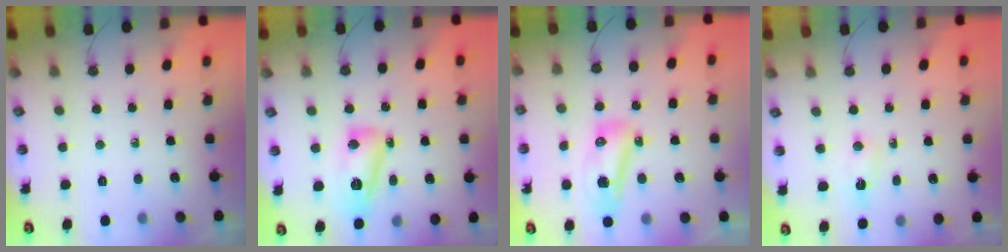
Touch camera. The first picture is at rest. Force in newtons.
{"total": 12.2, "press": 12.1, "slide": 1.1}
{"total": 9.4, "press": 9.4, "slide": 1.2}
{"total": 2.6, "press": 1.3, "slide": 2.2}